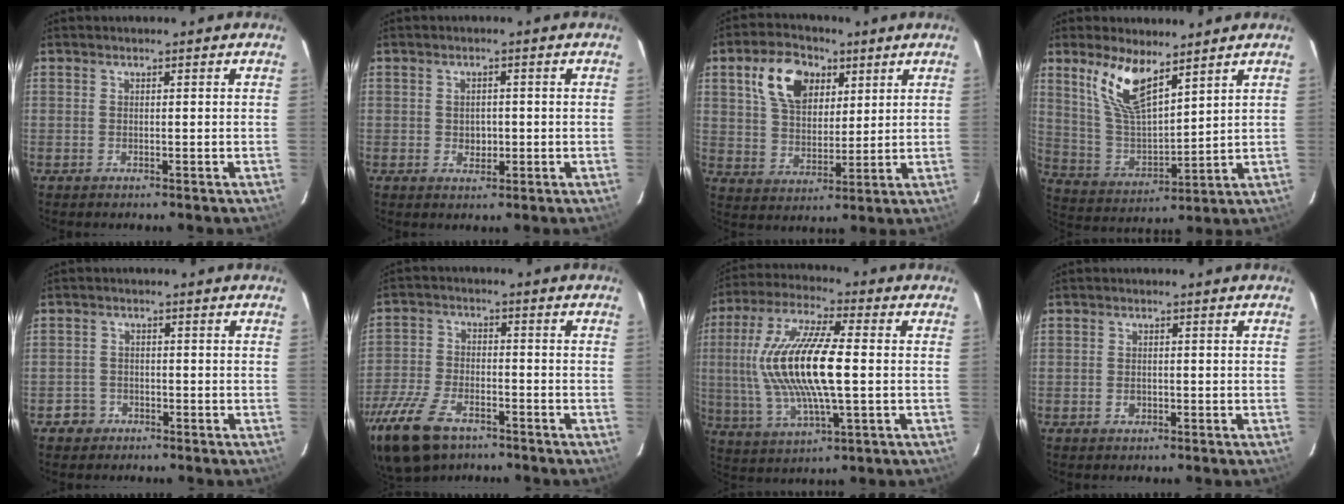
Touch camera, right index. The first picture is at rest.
{"total": 3.6, "force": [-0.4, 2.8, 2.1], "torque": [-0.036, 0.004, -0.001]}
{"total": 12.4, "force": [5.6, 7.8, 7.8], "torque": [-0.147, 0.024, 0.103]}
{"total": 11.9, "force": [7.7, 4.1, 8.1], "torque": [-0.164, 0.004, 0.162]}
{"total": 3.0, "force": [-1.6, 2.6, 0.0], "torque": [-0.001, 0.016, -0.026]}
{"total": 16.9, "force": [-11.1, 8.5, 9.4], "torque": [-0.241, -0.029, -0.210]}
{"total": 17.9, "force": [0.4, 4.9, 17.2], "torque": [-0.342, 0.003, 0.009]}
{"total": 1.7, "force": [-0.7, 1.3, 0.8], "torque": [-0.016, 0.002, -0.010]}